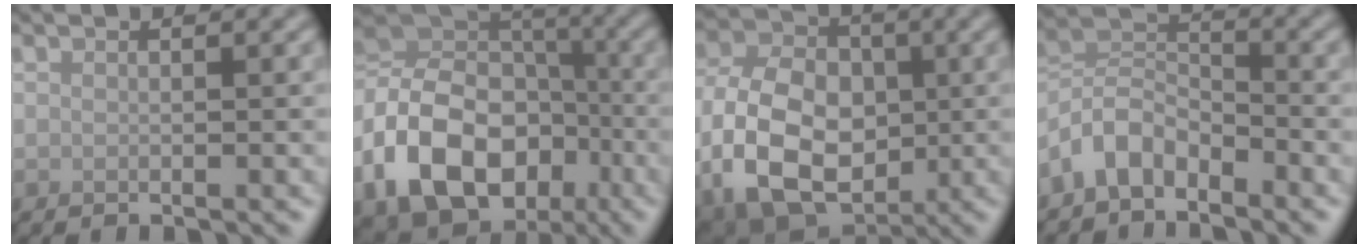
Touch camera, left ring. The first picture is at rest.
{"total": 13.4, "force": [-4.7, 10.1, 7.5], "torque": [-0.165, 0.000, -0.091]}
{"total": 12.1, "force": [-1.9, 8.4, 8.5], "torque": [-0.177, -0.017, -0.041]}
{"total": 4.6, "force": [-3.2, 2.5, 2.1], "torque": [-0.042, 0.010, -0.075]}